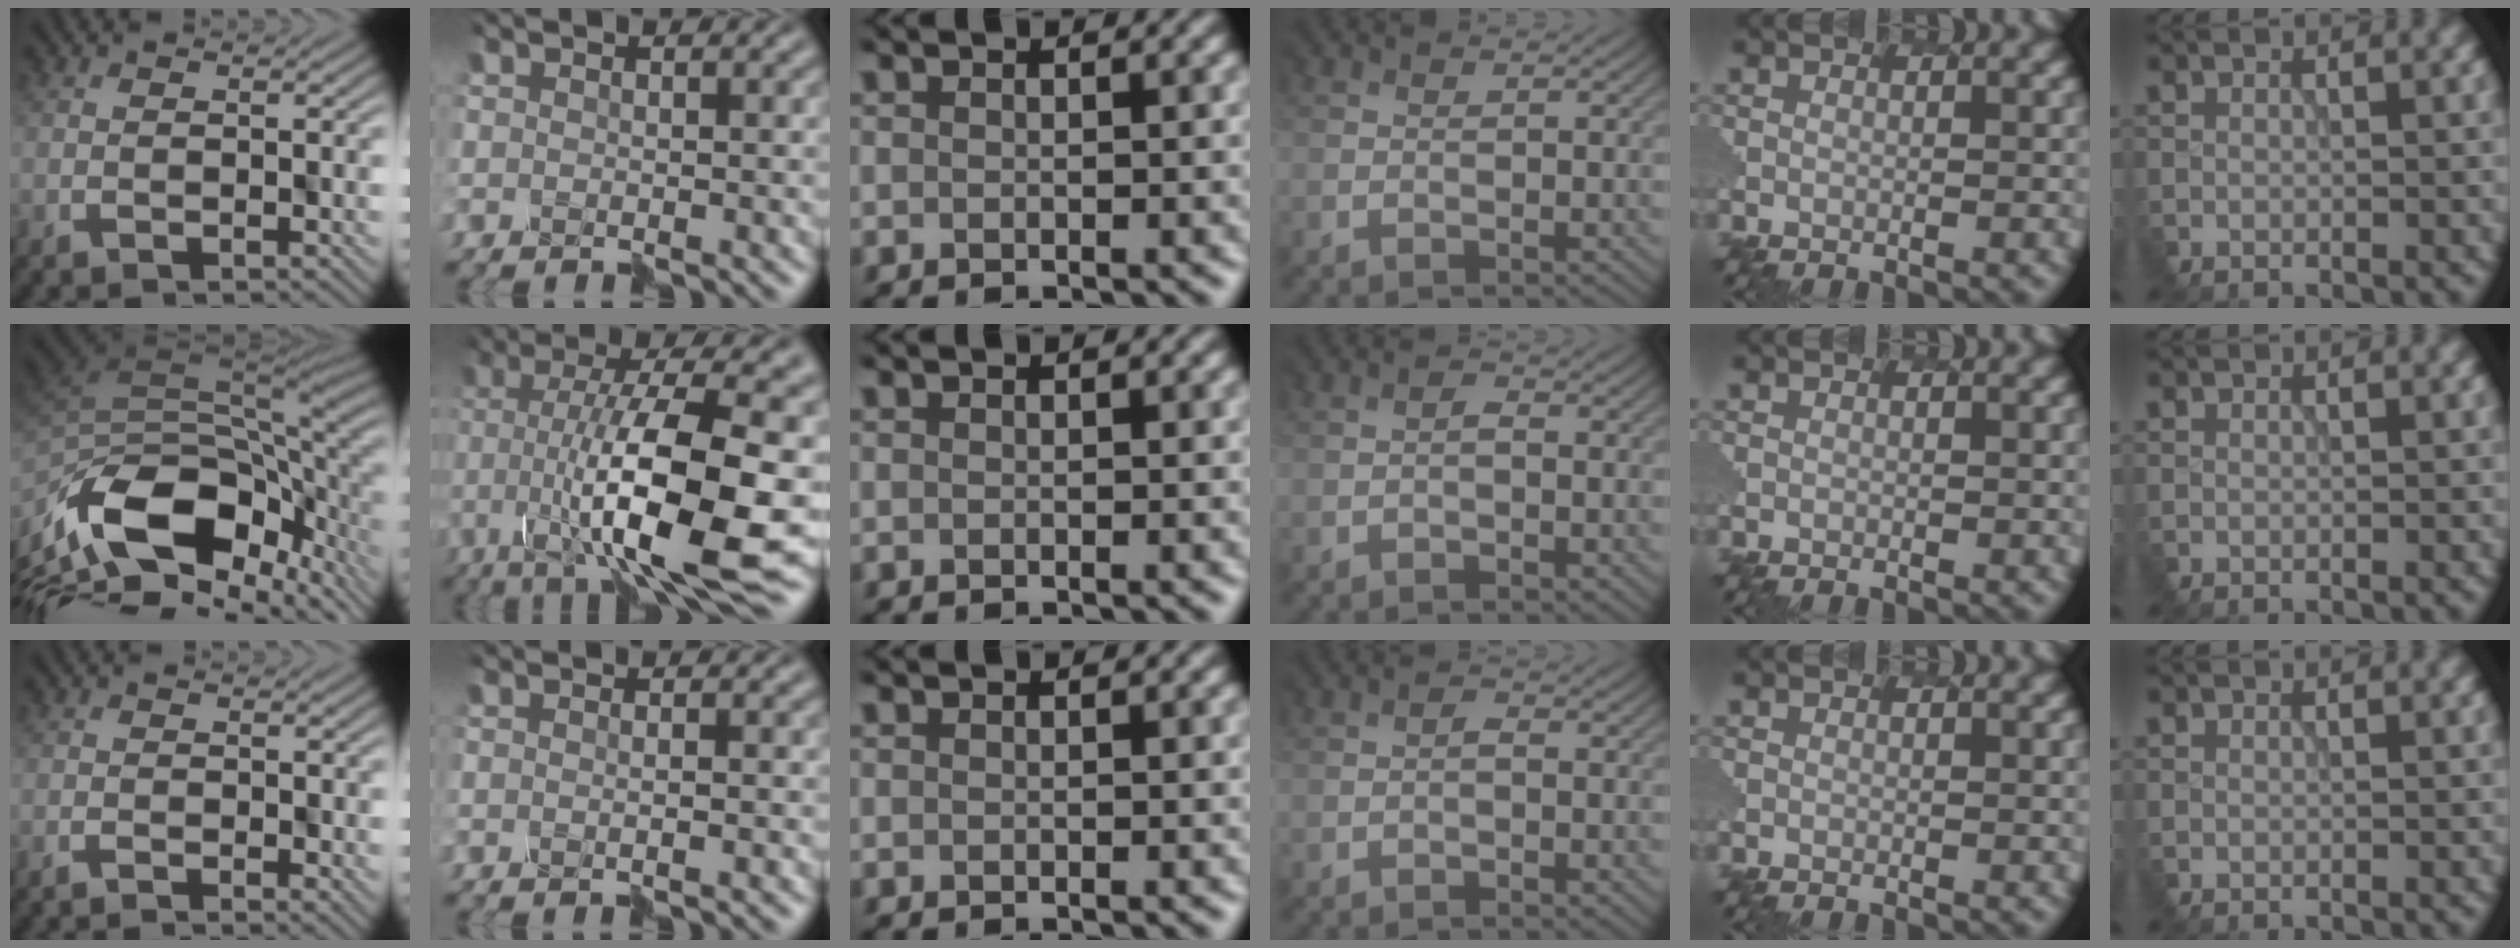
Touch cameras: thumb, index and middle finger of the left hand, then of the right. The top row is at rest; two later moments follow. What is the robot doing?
{"motion": "disassemble", "object": "hinged jar"}